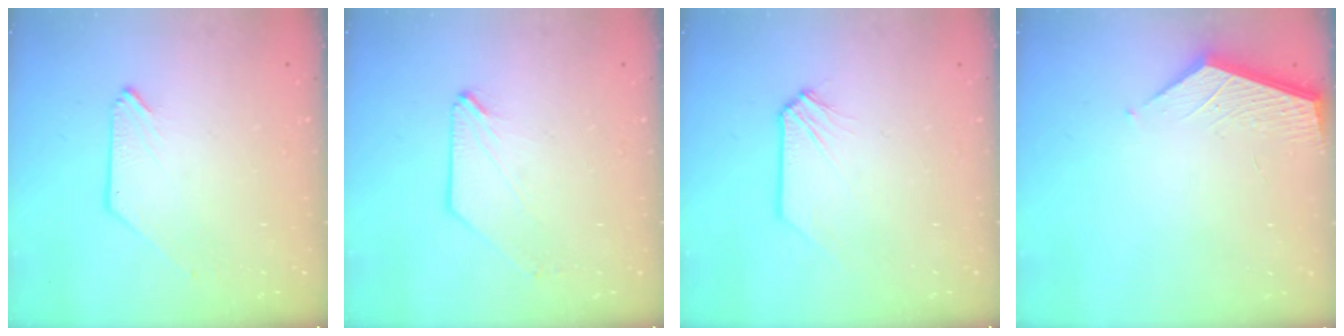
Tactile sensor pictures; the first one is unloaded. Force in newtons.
{"total": 0.0}
{"total": 0.0}
{"total": 2.2, "press": 2.2, "slide": 0.2}